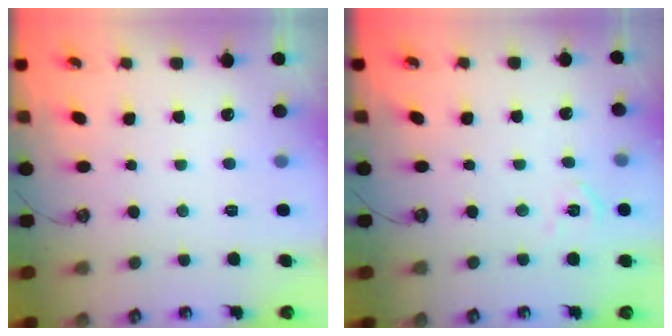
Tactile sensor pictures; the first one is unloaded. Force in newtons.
{"total": 8.5, "press": 8.4, "slide": 0.9}